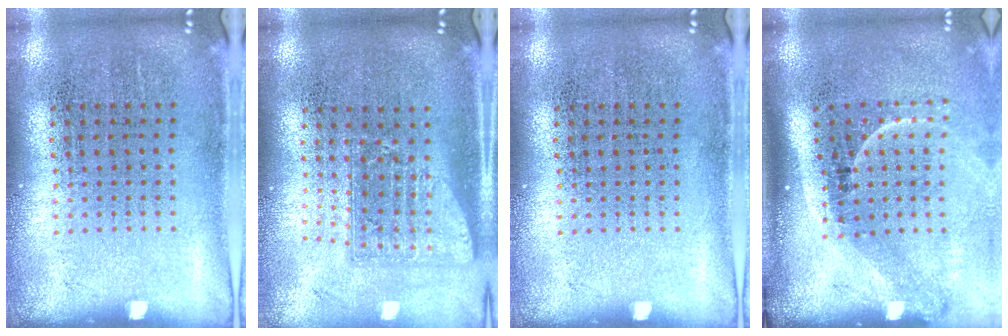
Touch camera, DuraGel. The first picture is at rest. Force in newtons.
{"total": 1.7, "press": 1.3, "slide": 1.1}
{"total": 0.0}
{"total": 2.2, "press": 1.5, "slide": 1.7}